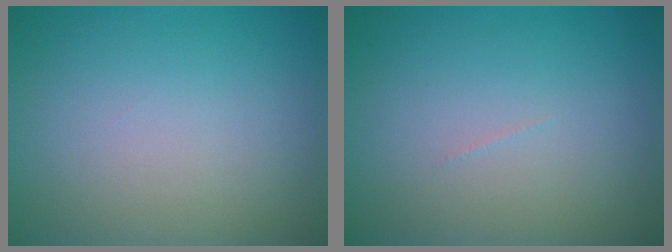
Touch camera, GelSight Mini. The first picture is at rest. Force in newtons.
{"total": 0.0}